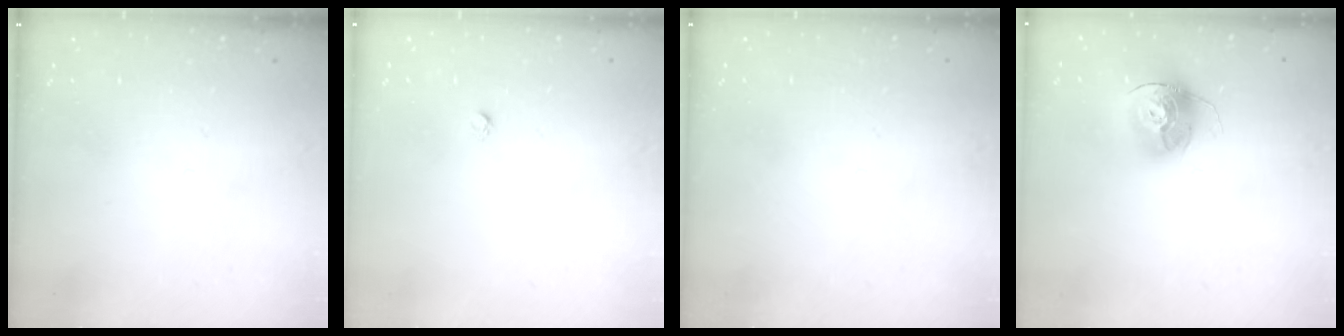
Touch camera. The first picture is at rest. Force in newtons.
{"total": 1.6, "press": 1.5, "slide": 0.1}
{"total": 0.7, "press": 0.7, "slide": 0.1}
{"total": 14.8, "press": 14.7, "slide": 1.4}